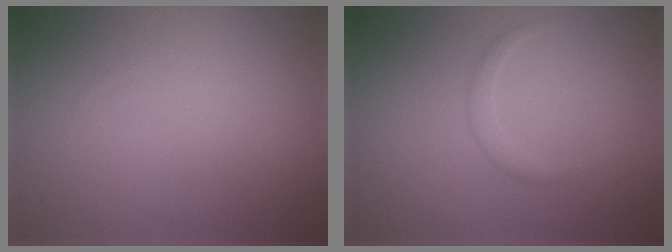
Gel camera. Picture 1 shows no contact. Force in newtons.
{"total": 1.1, "press": 1.1, "slide": 0.1}